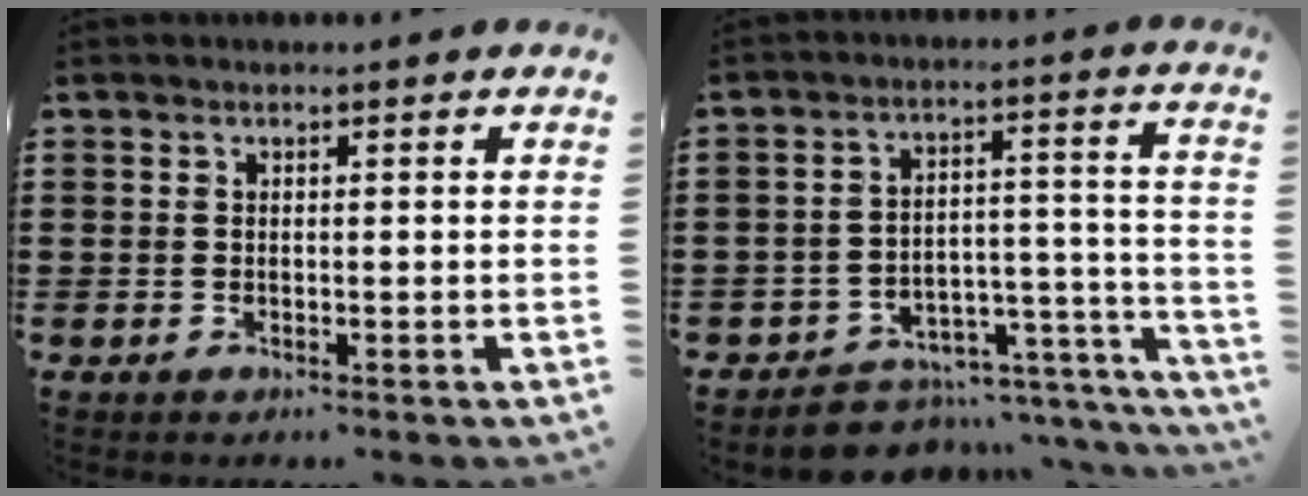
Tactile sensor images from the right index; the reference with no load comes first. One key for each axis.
{"total": 4.3, "fx": -3.9, "fy": 1.8, "fz": 0.8, "tx": -0.022, "ty": 0.002, "tz": -0.078}